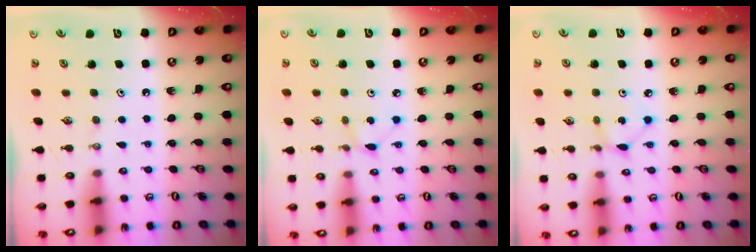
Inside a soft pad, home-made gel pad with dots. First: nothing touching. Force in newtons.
{"total": 3.0, "press": 3.0, "slide": 0.3}
{"total": 2.2, "press": 2.2, "slide": 0.3}